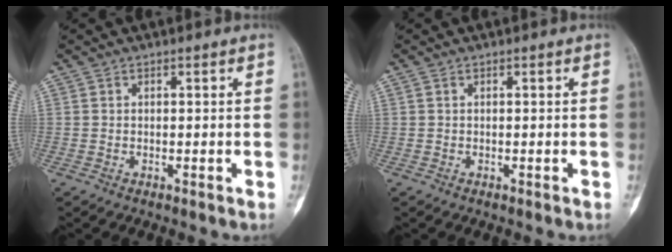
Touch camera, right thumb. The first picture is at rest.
{"total": 0.0}